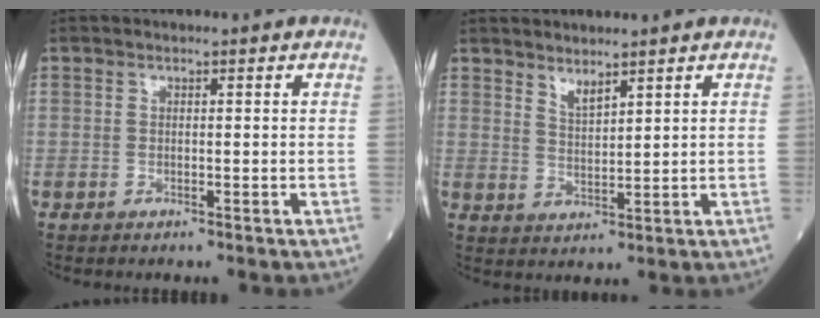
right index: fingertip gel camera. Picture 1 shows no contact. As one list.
[{"total": 2.7, "force": [2.3, 0.3, 1.4], "torque": [-0.029, -0.013, 0.051]}]